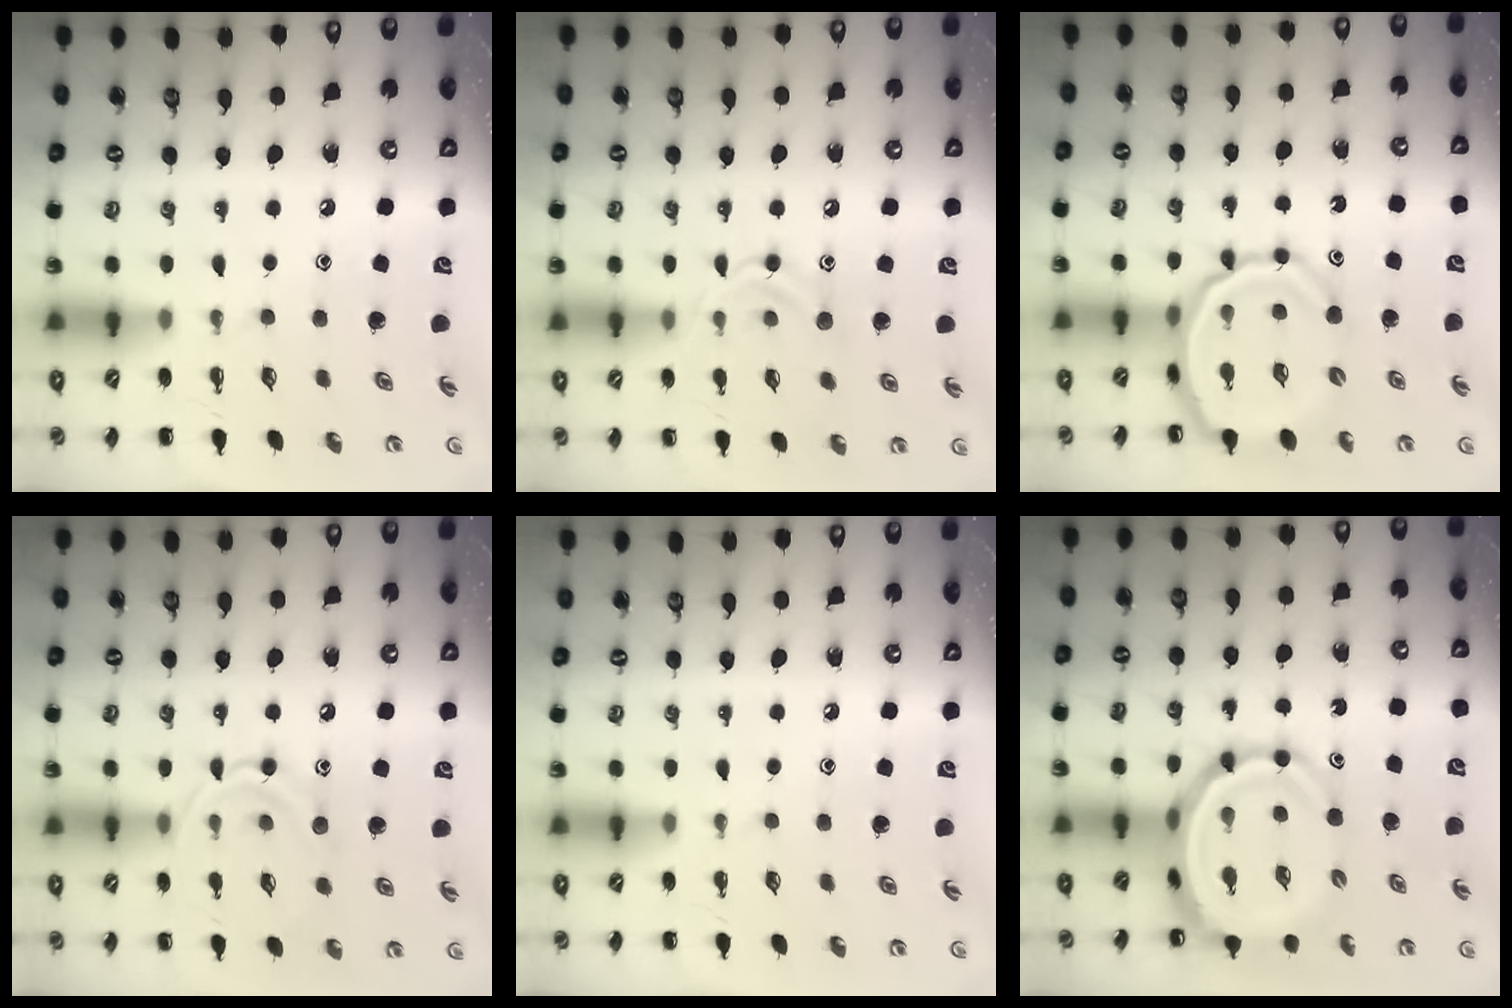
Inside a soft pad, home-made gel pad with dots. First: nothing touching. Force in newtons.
{"total": 10.1, "press": 10.0, "slide": 1.1}
{"total": 11.9, "press": 11.3, "slide": 3.7}
{"total": 9.5, "press": 9.5, "slide": 0.6}
{"total": 0.0}
{"total": 9.1, "press": 8.7, "slide": 2.8}